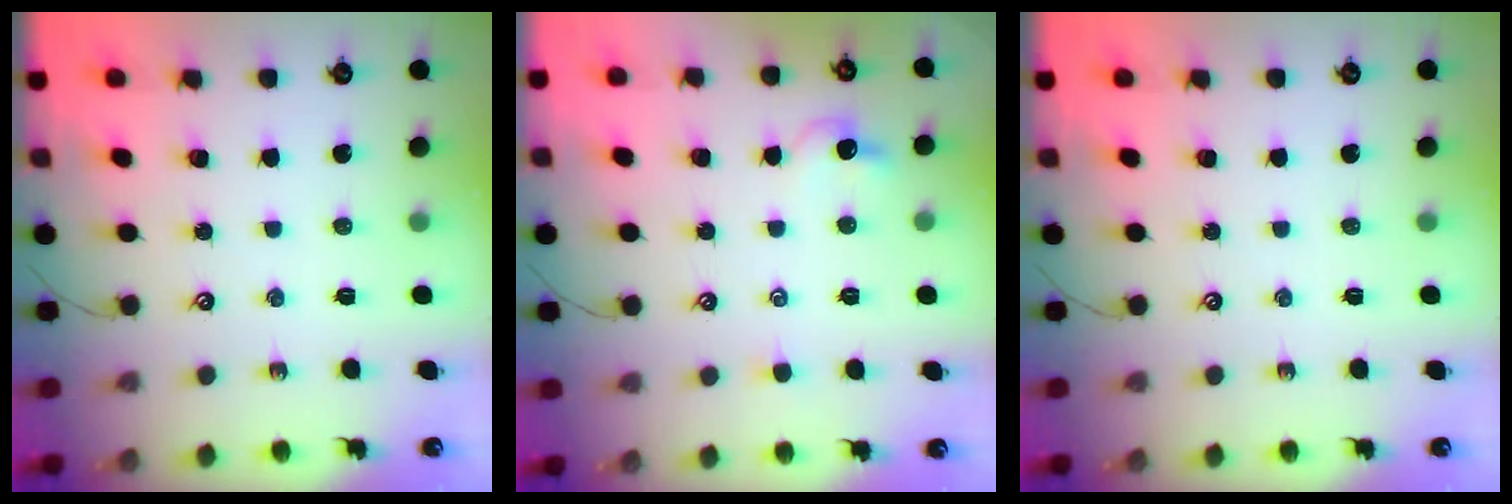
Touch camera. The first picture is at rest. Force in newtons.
{"total": 1.5, "press": 1.4, "slide": 0.6}
{"total": 0.0}